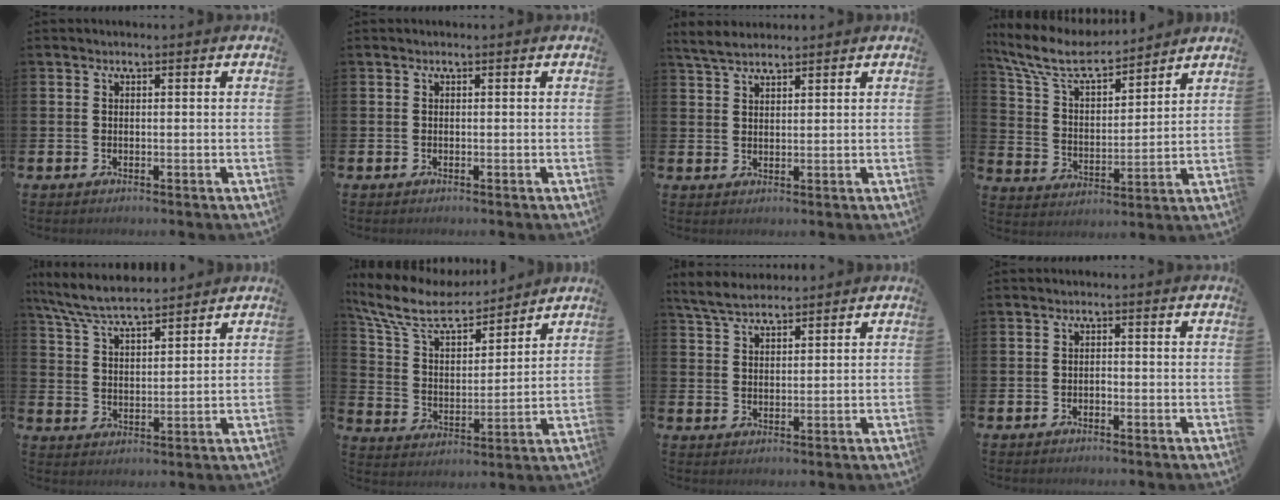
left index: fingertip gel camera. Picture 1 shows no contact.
{"total": 0.0}
{"total": 3.3, "force": [3.1, 0.7, 1.0], "torque": [-0.025, -0.006, 0.057]}
{"total": 8.8, "force": [7.8, 2.1, 3.4], "torque": [-0.106, -0.043, 0.139]}
{"total": 7.1, "force": [6.7, 0.9, 2.2], "torque": [-0.071, -0.028, 0.121]}
{"total": 10.3, "force": [8.9, 3.0, 4.1], "torque": [-0.125, -0.049, 0.159]}
{"total": 4.5, "force": [4.2, 0.8, 1.3], "torque": [-0.042, -0.010, 0.080]}
{"total": 0.7, "force": [-0.6, 0.4, 0.2], "torque": [-0.004, -0.001, -0.012]}